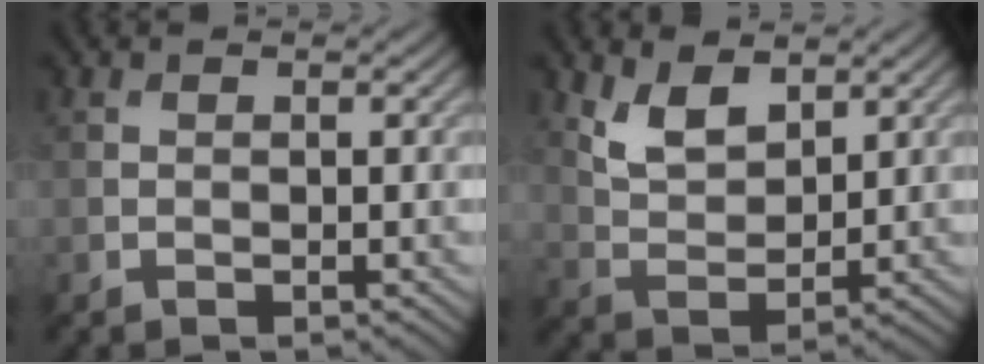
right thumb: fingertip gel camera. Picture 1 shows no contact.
{"total": 5.2, "force": [3.2, 2.6, 3.2], "torque": [-0.075, -0.010, 0.068]}